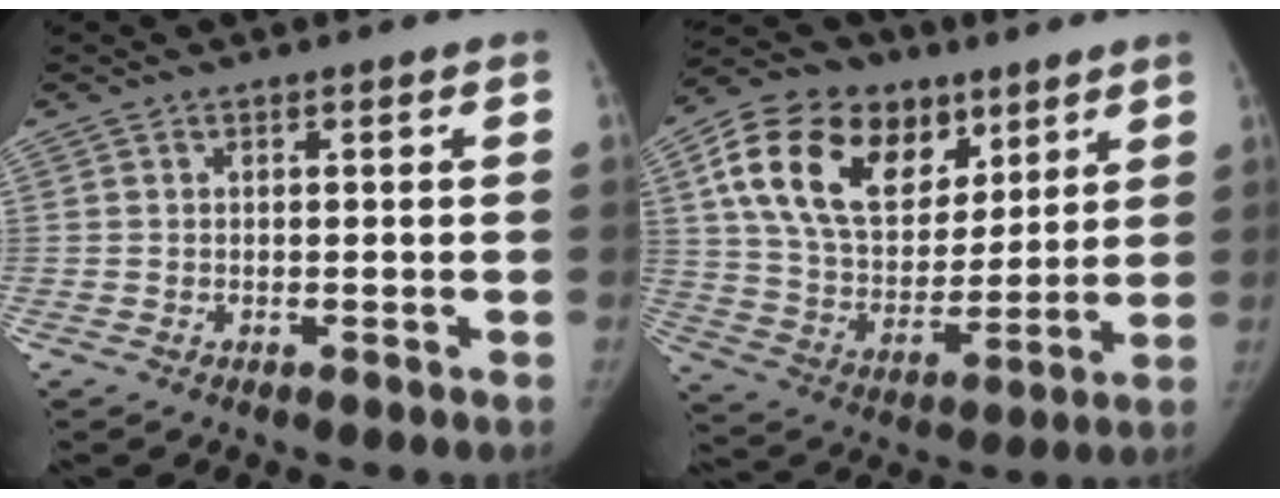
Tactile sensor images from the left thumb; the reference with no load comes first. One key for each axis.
{"total": 24.1, "fx": 11.1, "fy": 15.7, "fz": 14.5, "tx": -0.239, "ty": -0.010, "tz": 0.196}